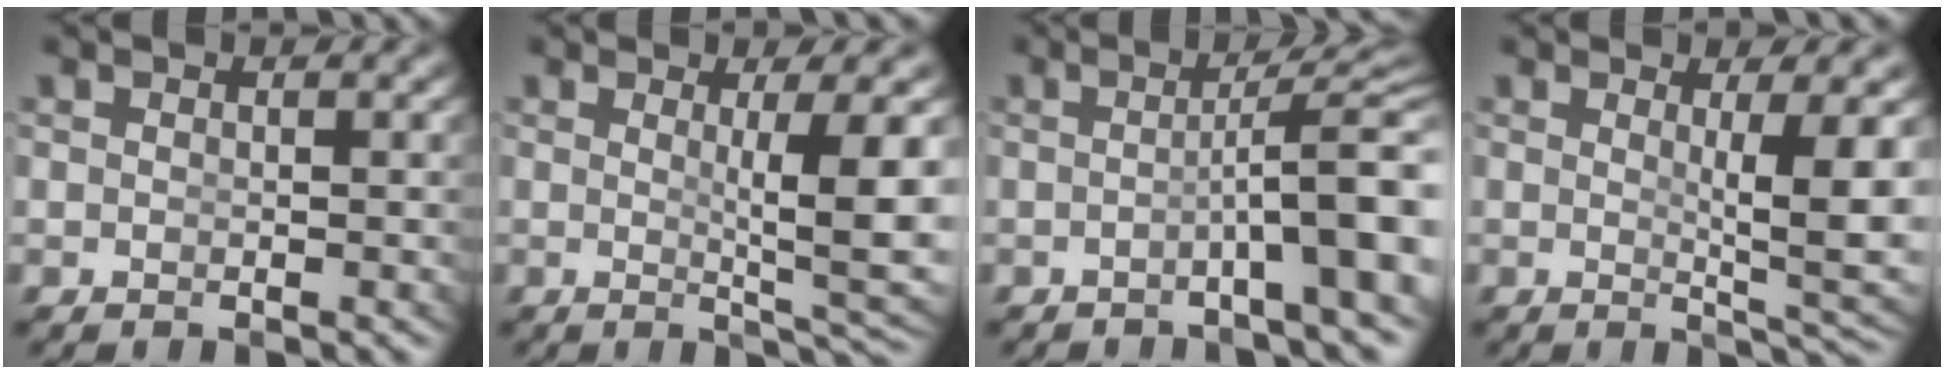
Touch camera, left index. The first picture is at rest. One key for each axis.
{"total": 6.3, "fx": 0.5, "fy": 0.8, "fz": 6.3, "tx": -0.077, "ty": -0.015, "tz": 0.017}
{"total": 5.6, "fx": -2.1, "fy": 0.5, "fz": 5.2, "tx": -0.056, "ty": 0.008, "tz": -0.032}
{"total": 5.7, "fx": 0.8, "fy": 0.6, "fz": 5.6, "tx": -0.069, "ty": -0.014, "tz": 0.021}